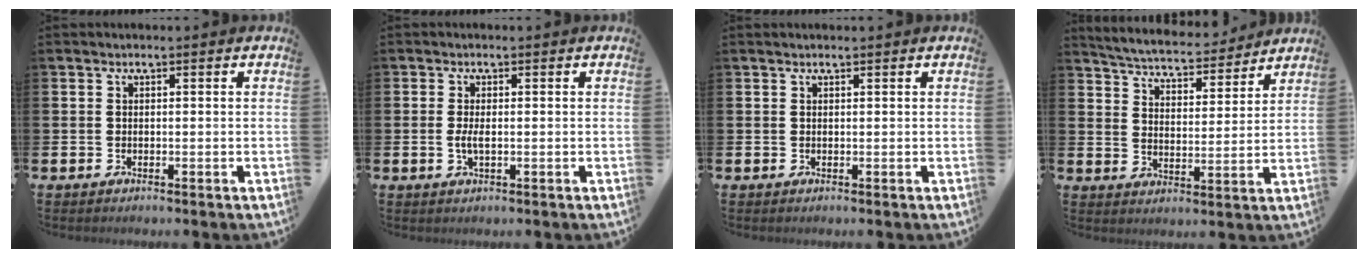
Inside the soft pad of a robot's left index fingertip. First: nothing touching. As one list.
[{"total": 1.8, "force": [-0.2, 0.6, 1.7], "torque": [-0.023, -0.003, -0.006]}, {"total": 0.5, "force": [0.5, 0.1, 0.2], "torque": [0.003, -0.001, 0.007]}, {"total": 5.2, "force": [5.1, 0.8, 0.7], "torque": [-0.042, -0.040, 0.087]}]